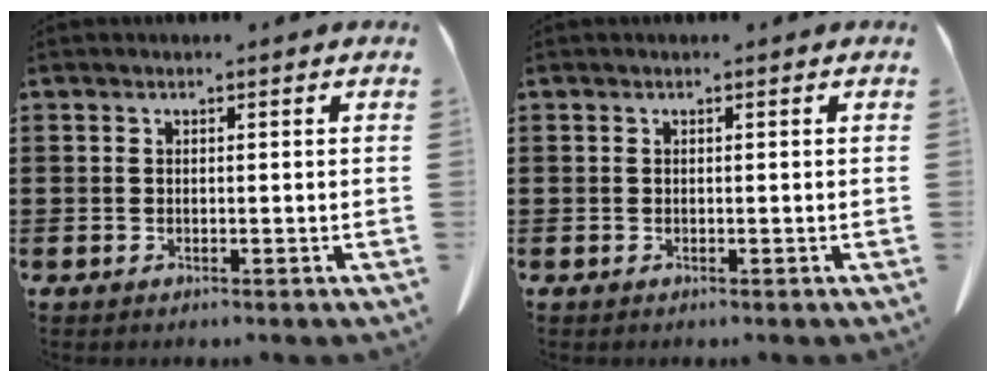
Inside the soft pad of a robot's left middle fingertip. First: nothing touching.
{"total": 0.0}